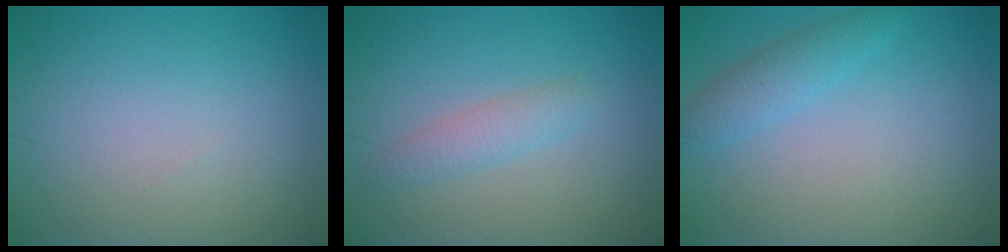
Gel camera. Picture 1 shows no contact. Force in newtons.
{"total": 1.9, "press": 1.9, "slide": 0.1}
{"total": 2.3, "press": 2.3, "slide": 0.1}